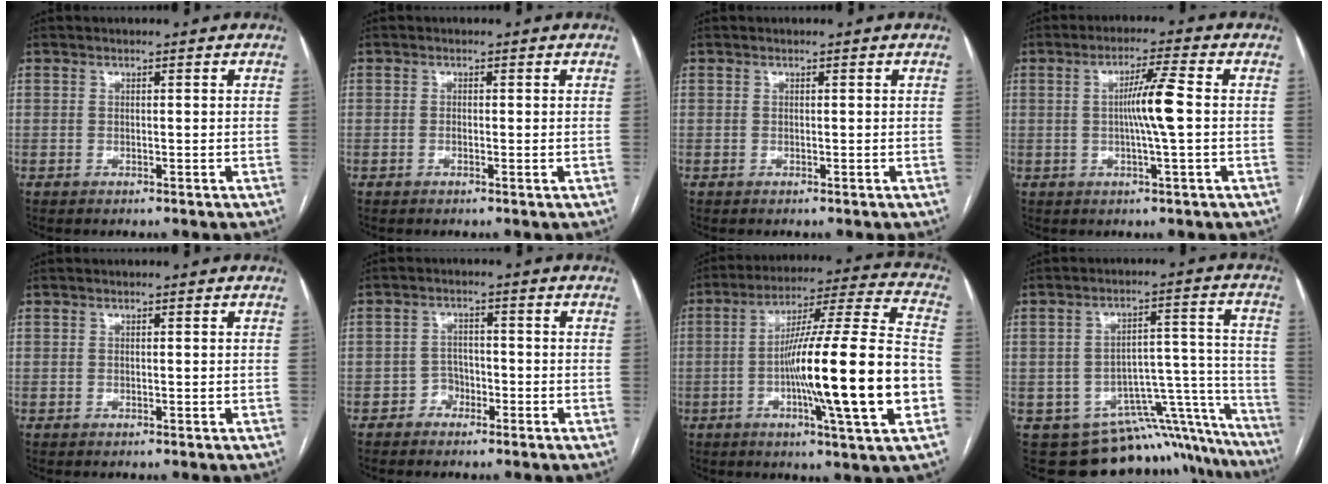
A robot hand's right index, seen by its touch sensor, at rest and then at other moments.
{"total": 1.1, "force": [-0.3, 0.2, 1.0], "torque": [-0.018, 0.001, -0.005]}
{"total": 0.0}
{"total": 6.3, "force": [-0.1, -0.6, 6.3], "torque": [-0.115, 0.003, -0.001]}
{"total": 0.0}
{"total": 2.6, "force": [-1.6, 1.9, 0.5], "torque": [-0.004, 0.011, -0.032]}
{"total": 22.2, "force": [-4.9, 0.1, 21.7], "torque": [-0.325, -0.002, -0.082]}
{"total": 16.3, "force": [-14.2, 7.3, 3.5], "torque": [0.004, 0.089, -0.171]}